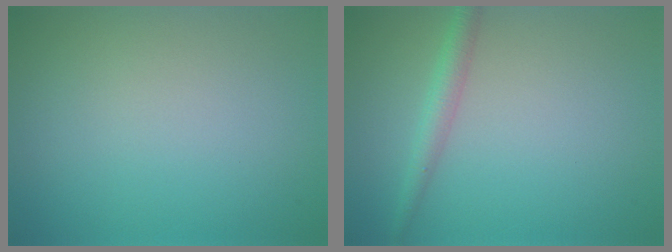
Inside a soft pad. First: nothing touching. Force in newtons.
{"total": 2.0, "press": 2.0, "slide": 0.0}